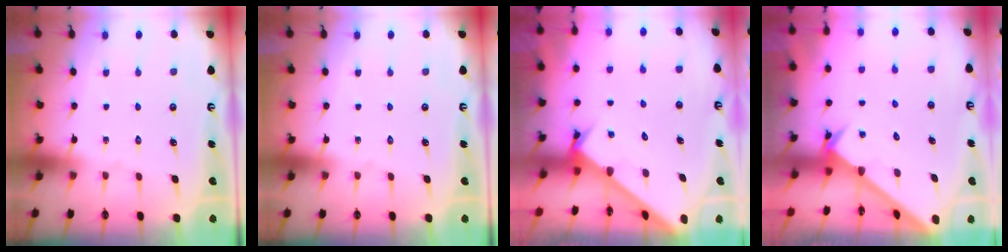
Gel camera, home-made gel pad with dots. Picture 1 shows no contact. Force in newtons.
{"total": 0.0}
{"total": 2.4, "press": 2.4, "slide": 0.1}
{"total": 2.5, "press": 2.5, "slide": 0.2}